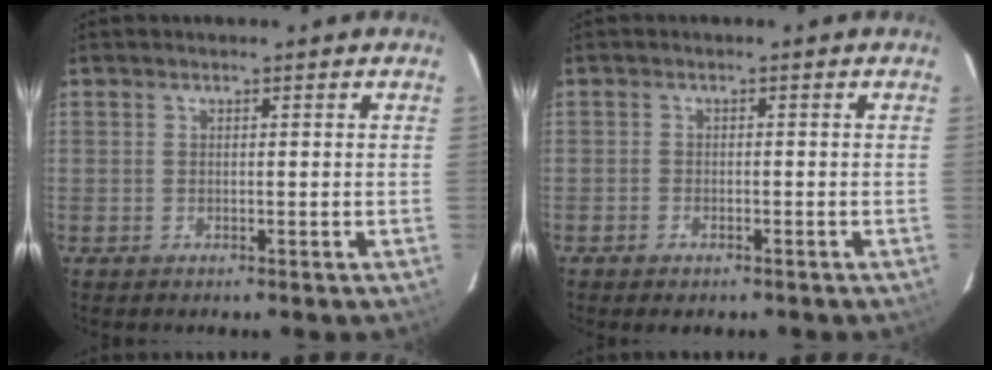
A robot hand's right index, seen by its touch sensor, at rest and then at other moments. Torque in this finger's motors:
{"motor_torque": [0.13, -0.02, 0.06, 0.00]}